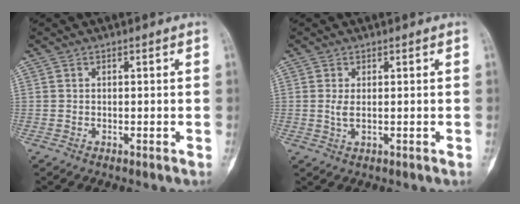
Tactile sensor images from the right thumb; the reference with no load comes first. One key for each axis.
{"total": 0.8, "fx": 0.1, "fy": 0.2, "fz": 0.8, "tx": -0.020, "ty": -0.001, "tz": 0.006}